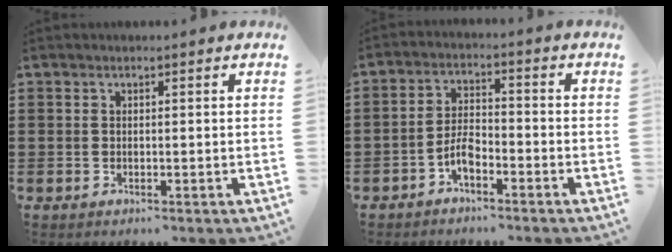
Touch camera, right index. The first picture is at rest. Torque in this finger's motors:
{"motor_torque": [2.14, 0.00, 0.29, 0.00]}